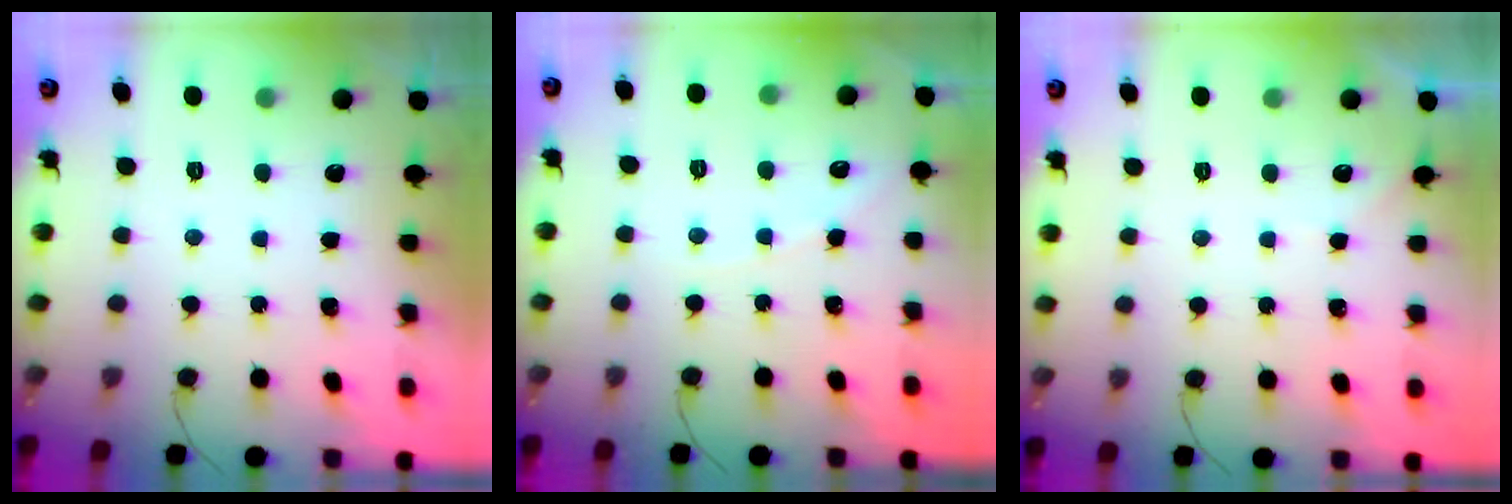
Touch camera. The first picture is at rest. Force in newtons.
{"total": 3.2, "press": 3.1, "slide": 0.5}
{"total": 2.2, "press": 2.2, "slide": 0.3}